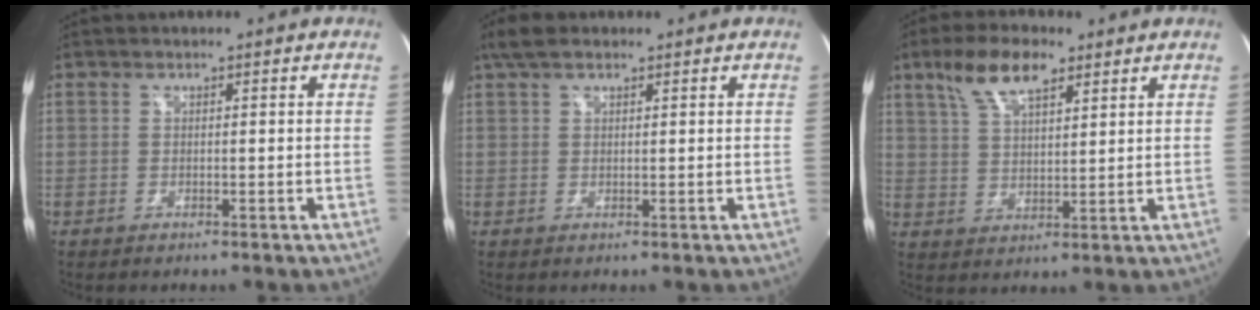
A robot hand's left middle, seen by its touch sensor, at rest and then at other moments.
{"total": 3.7, "force": [2.6, 1.4, 2.2], "torque": [-0.050, 0.023, 0.051]}
{"total": 8.5, "force": [5.3, 2.8, 5.9], "torque": [-0.121, 0.016, 0.103]}